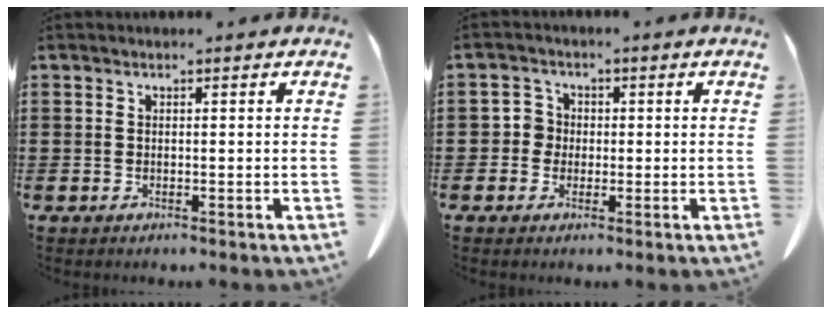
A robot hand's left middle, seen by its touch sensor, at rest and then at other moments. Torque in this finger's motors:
{"motor_torque": [-0.04, 0.05, 0.00, -0.01]}